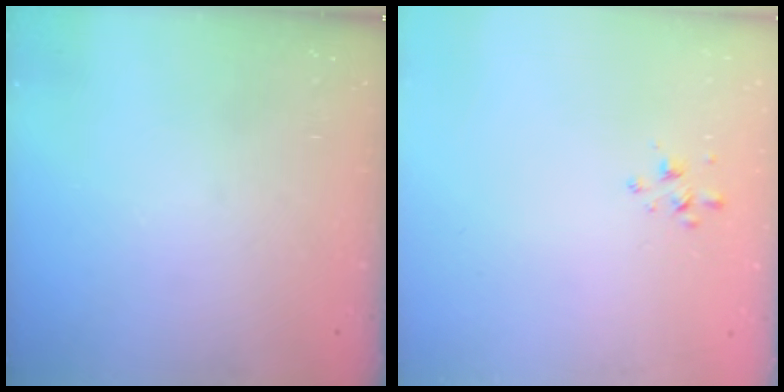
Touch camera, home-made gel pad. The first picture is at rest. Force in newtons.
{"total": 1.8, "press": 1.7, "slide": 0.4}